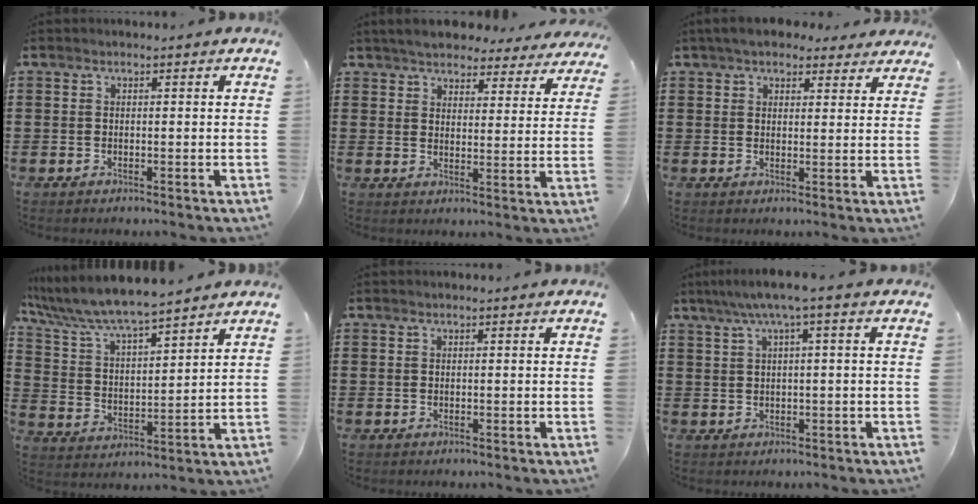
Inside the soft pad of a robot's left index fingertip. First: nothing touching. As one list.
[{"total": 5.1, "force": [4.9, 0.7, 0.8], "torque": [-0.040, -0.021, 0.088]}, {"total": 4.7, "force": [4.1, 1.6, 1.8], "torque": [-0.048, -0.001, 0.076]}, {"total": 6.7, "force": [6.2, 0.4, 2.6], "torque": [-0.079, -0.035, 0.105]}, {"total": 0.0}, {"total": 3.4, "force": [0.7, -0.1, 3.3], "torque": [-0.065, 0.000, 0.007]}]